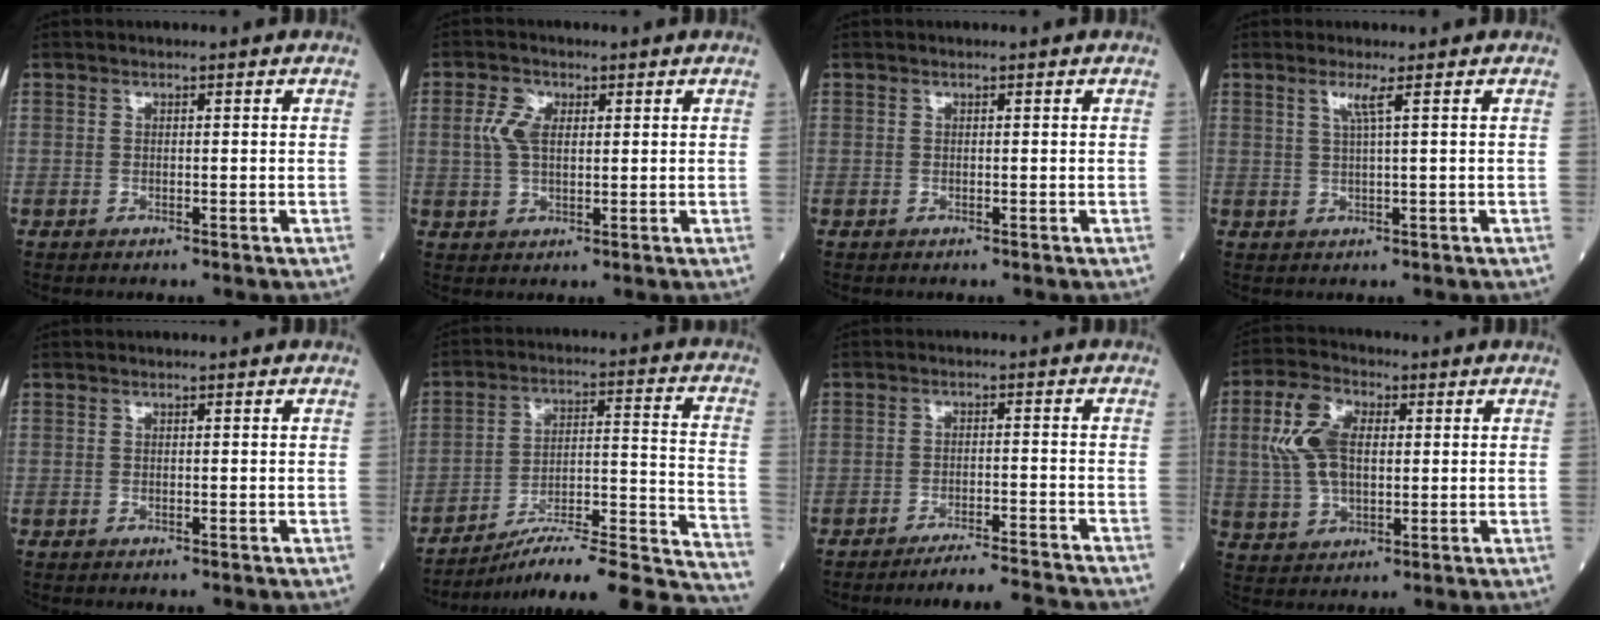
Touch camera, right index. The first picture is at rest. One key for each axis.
{"total": 4.1, "fx": 1.0, "fy": 2.3, "fz": 3.2, "tx": -0.077, "ty": 0.009, "tz": 0.021}
{"total": 0.0}
{"total": 2.2, "fx": 1.0, "fy": -0.6, "fz": 1.9, "tx": -0.042, "ty": -0.001, "tz": 0.021}
{"total": 0.0}
{"total": 24.0, "fx": -21.7, "fy": 0.5, "fz": 10.2, "tx": -0.084, "ty": 0.013, "tz": -0.314}
{"total": 8.4, "fx": -8.1, "fy": -1.7, "fz": 1.4, "tx": -0.012, "ty": -0.008, "tz": -0.125}
{"total": 9.4, "fx": 1.7, "fy": 5.2, "fz": 7.6, "tx": -0.174, "ty": 0.019, "tz": 0.036}